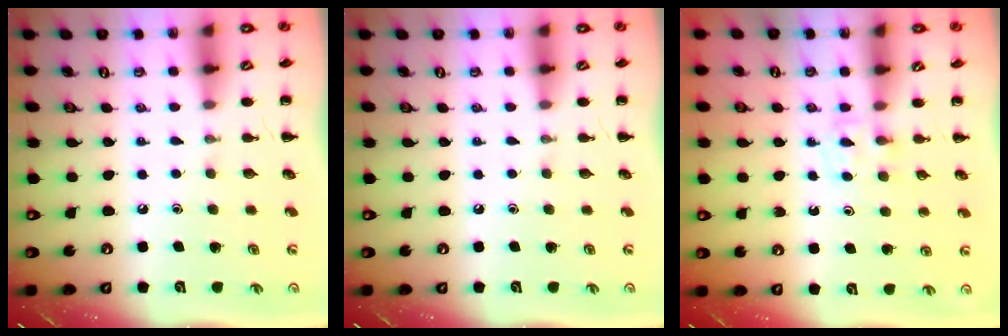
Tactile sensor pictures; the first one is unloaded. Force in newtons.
{"total": 0.0}
{"total": 4.1, "press": 3.9, "slide": 1.4}